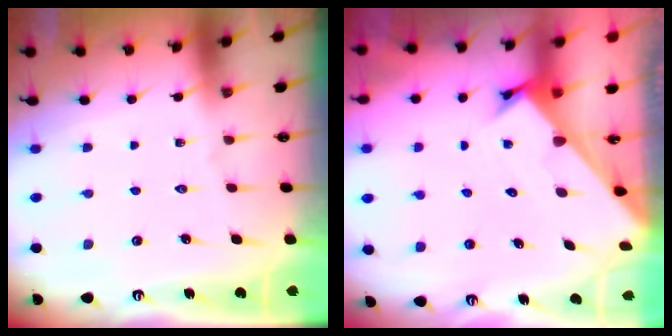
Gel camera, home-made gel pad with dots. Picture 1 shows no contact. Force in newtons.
{"total": 2.3, "press": 2.3, "slide": 0.2}